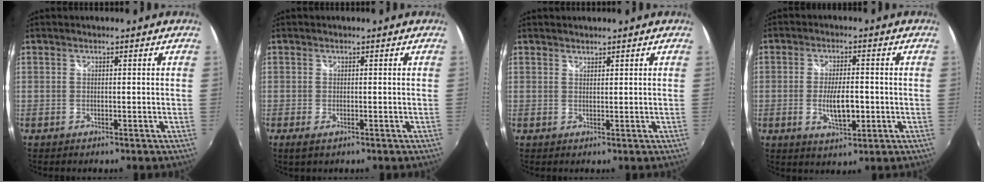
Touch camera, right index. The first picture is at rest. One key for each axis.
{"total": 1.9, "fx": -1.0, "fy": 0.9, "fz": 1.4, "tx": -0.028, "ty": -0.008, "tz": -0.017}
{"total": 1.0, "fx": 1.0, "fy": 0.4, "fz": 0.0, "tx": 0.002, "ty": 0.002, "tz": 0.017}
{"total": 6.9, "fx": -1.4, "fy": 2.4, "fz": 6.3, "tx": -0.120, "ty": -0.008, "tz": -0.020}